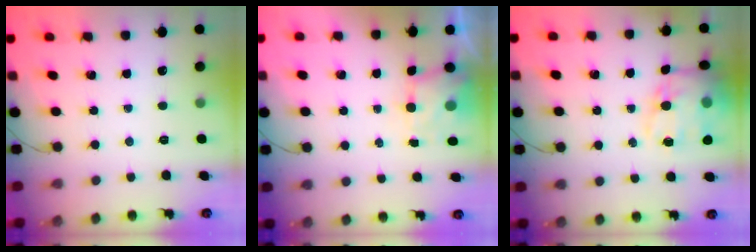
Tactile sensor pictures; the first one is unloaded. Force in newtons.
{"total": 4.7, "press": 4.7, "slide": 0.8}
{"total": 15.2, "press": 14.8, "slide": 3.5}